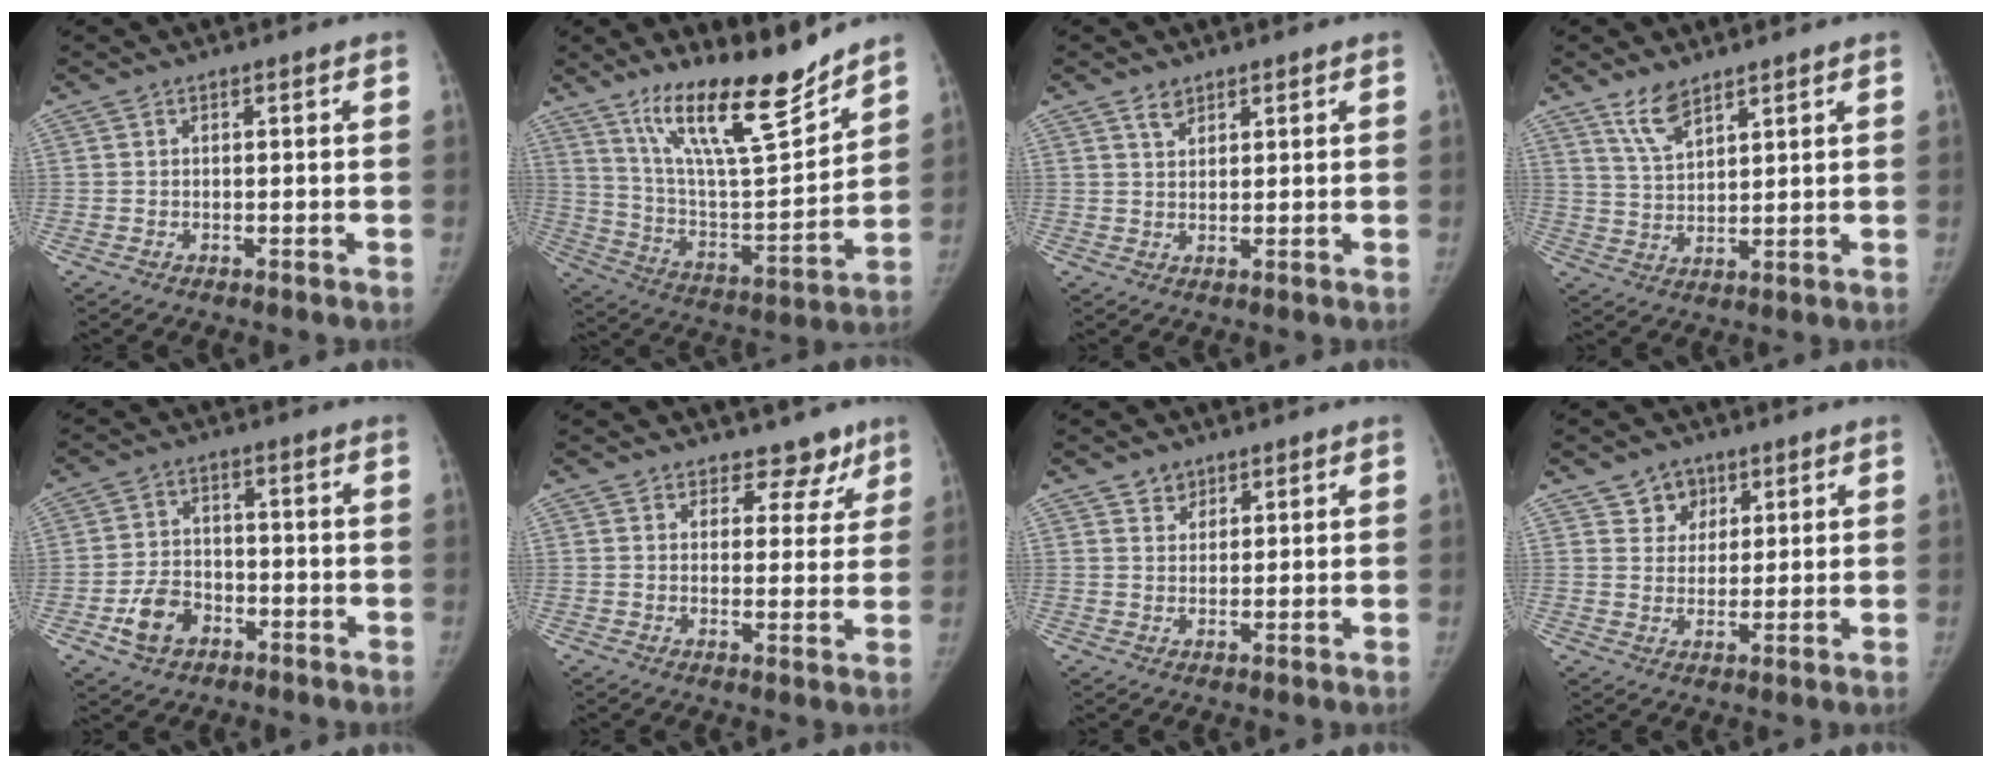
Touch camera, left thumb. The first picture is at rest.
{"total": 19.9, "force": [15.1, 3.9, 12.3], "torque": [-0.173, -0.093, 0.268]}
{"total": 2.3, "force": [1.7, 1.2, 0.9], "torque": [-0.009, -0.010, 0.033]}
{"total": 5.8, "force": [4.3, 2.1, 3.2], "torque": [-0.052, -0.025, 0.089]}
{"total": 7.6, "force": [-3.5, 5.4, 4.0], "torque": [-0.062, 0.022, -0.060]}
{"total": 6.3, "force": [4.9, 3.9, 1.0], "torque": [0.030, -0.028, 0.056]}
{"total": 2.7, "force": [1.9, 1.9, 0.4], "torque": [0.013, -0.012, 0.030]}
{"total": 5.1, "force": [2.9, 4.1, 0.7], "torque": [0.018, -0.015, 0.048]}